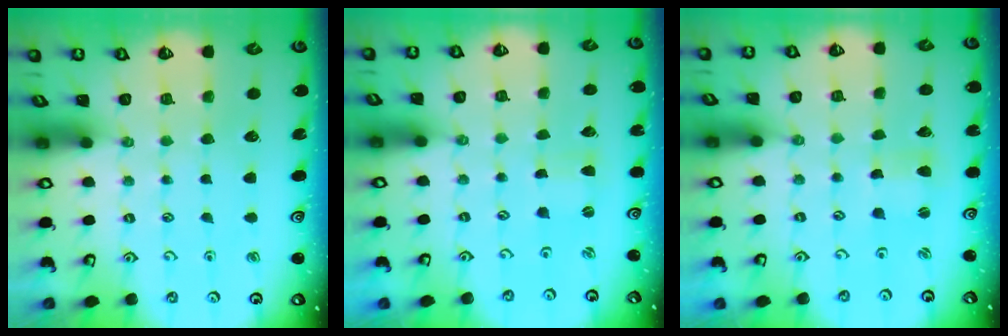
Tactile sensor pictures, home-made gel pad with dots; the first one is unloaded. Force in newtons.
{"total": 0.0}
{"total": 1.6, "press": 1.5, "slide": 0.4}